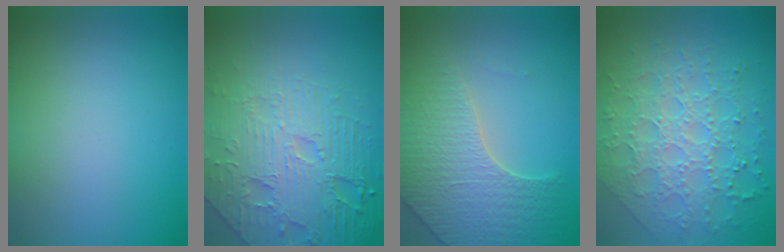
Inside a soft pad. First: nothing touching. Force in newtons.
{"total": 7.3, "press": 5.9, "slide": 4.4}
{"total": 4.5, "press": 4.4, "slide": 1.2}
{"total": 7.8, "press": 5.6, "slide": 5.4}